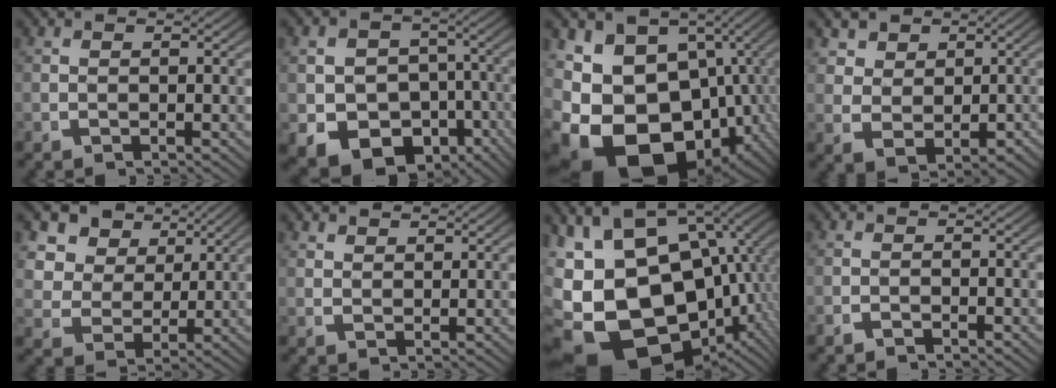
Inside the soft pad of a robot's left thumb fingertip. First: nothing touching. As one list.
[{"total": 14.9, "force": [-6.9, 11.6, 6.4], "torque": [-0.149, -0.090, -0.080]}, {"total": 23.1, "force": [-5.0, 17.6, 14.1], "torque": [-0.295, -0.101, -0.043]}, {"total": 4.9, "force": [0.9, 4.0, 2.7], "torque": [-0.063, -0.034, 0.036]}, {"total": 9.7, "force": [3.4, 7.6, 5.0], "torque": [-0.121, -0.019, 0.058]}, {"total": 1.8, "force": [1.8, 0.1, 0.2], "torque": [0.003, 0.000, 0.040]}, {"total": 22.9, "force": [-4.2, 16.8, 14.9], "torque": [-0.303, -0.097, -0.035]}, {"total": 1.0, "force": [-0.9, 0.2, 0.1], "torque": [-0.001, -0.004, -0.019]}]